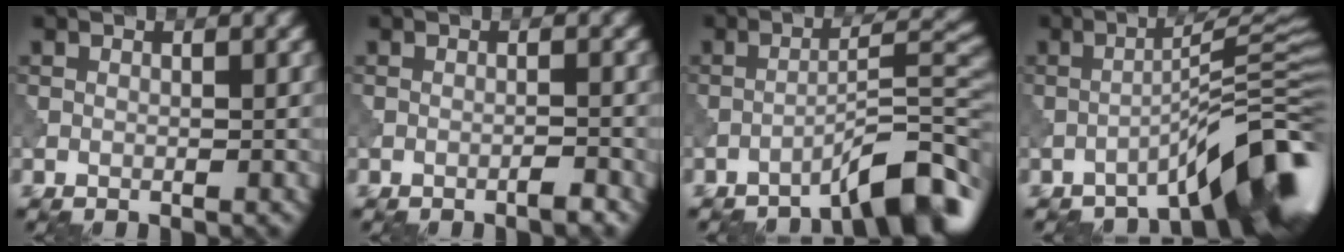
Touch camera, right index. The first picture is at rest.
{"total": 1.0, "force": [-0.8, 0.0, 0.6], "torque": [-0.009, 0.005, -0.018]}
{"total": 6.6, "force": [-4.9, 0.9, 4.4], "torque": [-0.059, 0.020, -0.080]}
{"total": 8.9, "force": [-5.7, 1.3, 6.8], "torque": [-0.083, 0.018, -0.095]}